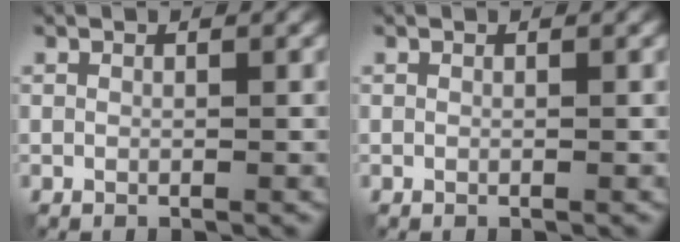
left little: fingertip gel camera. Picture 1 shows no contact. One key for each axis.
{"total": 0.0}